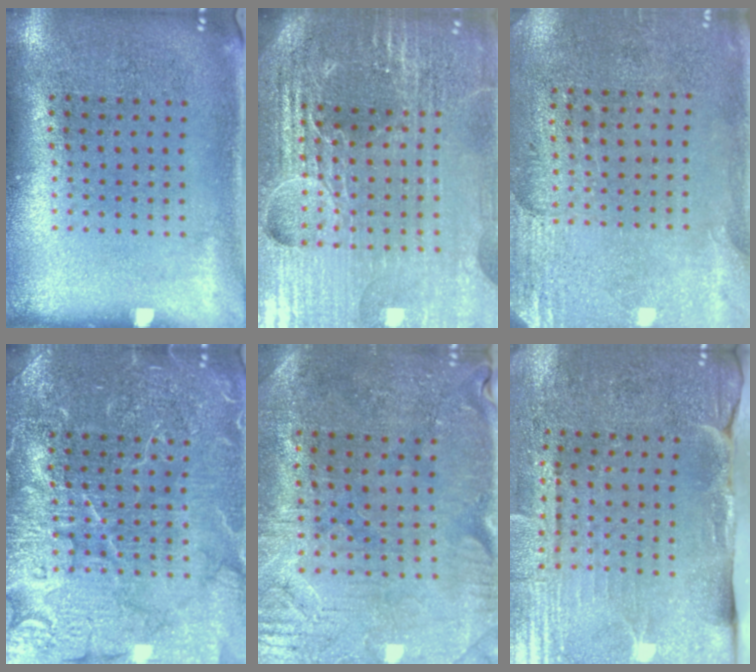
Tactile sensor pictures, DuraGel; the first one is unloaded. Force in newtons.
{"total": 6.3, "press": 5.5, "slide": 2.9}
{"total": 2.8, "press": 2.4, "slide": 1.4}
{"total": 7.1, "press": 7.1, "slide": 1.0}
{"total": 0.8, "press": 0.6, "slide": 0.5}
{"total": 4.2, "press": 3.8, "slide": 1.8}